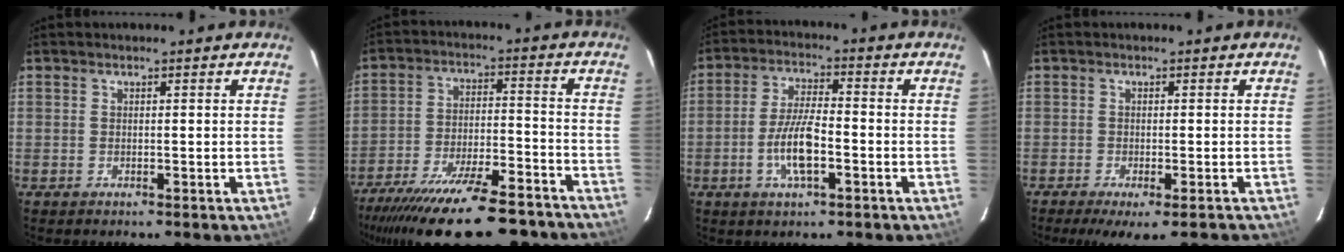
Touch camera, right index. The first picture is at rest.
{"total": 25.0, "force": [-20.8, 6.2, 12.5], "torque": [-0.232, -0.033, -0.300]}
{"total": 8.3, "force": [-2.8, 2.5, 7.4], "torque": [-0.151, 0.002, -0.054]}
{"total": 8.0, "force": [-6.5, 1.3, 4.5], "torque": [-0.084, -0.023, -0.092]}